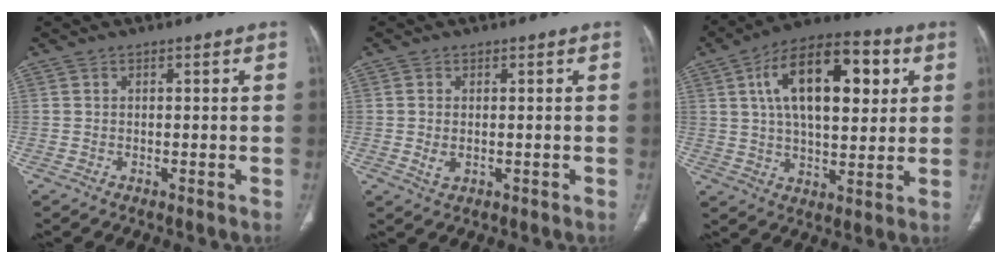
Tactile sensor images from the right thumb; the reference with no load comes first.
{"total": 2.5, "force": [-0.3, 1.6, 2.0], "torque": [-0.045, -0.005, -0.001]}
{"total": 19.9, "force": [5.8, 9.6, 16.5], "torque": [-0.239, 0.003, 0.088]}